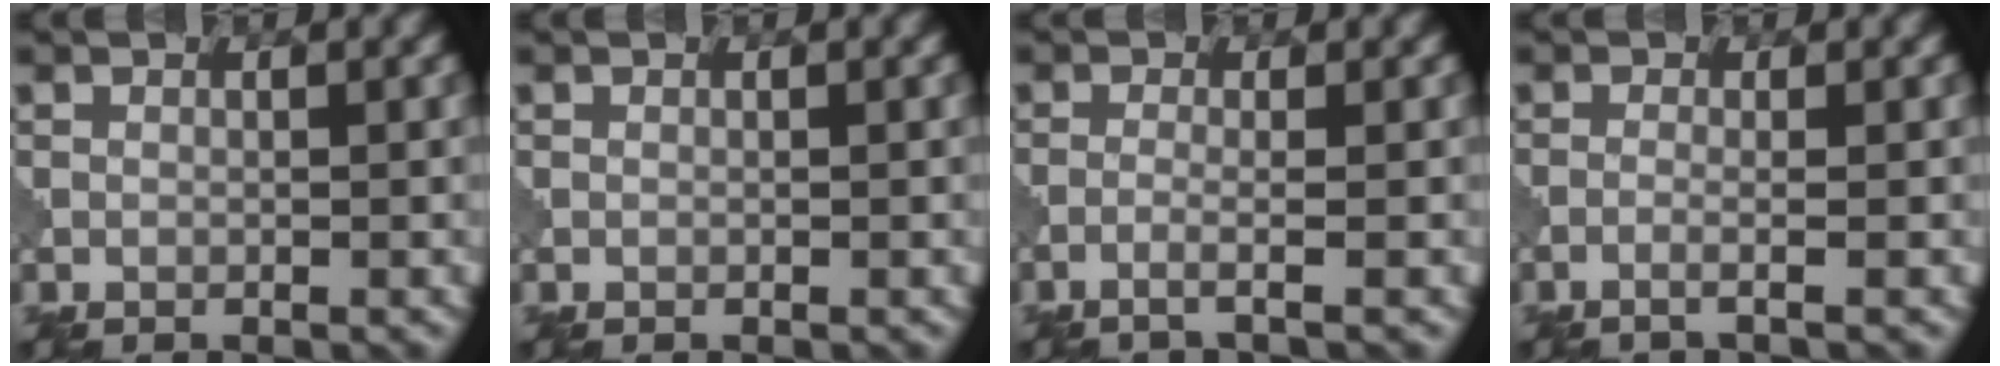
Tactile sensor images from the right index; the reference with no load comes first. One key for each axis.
{"total": 0.0}
{"total": 1.8, "fx": -0.9, "fy": 0.4, "fz": 1.5, "tx": -0.014, "ty": 0.003, "tz": -0.034}
{"total": 1.6, "fx": -0.6, "fy": 0.5, "fz": 1.4, "tx": -0.012, "ty": 0.000, "tz": -0.026}